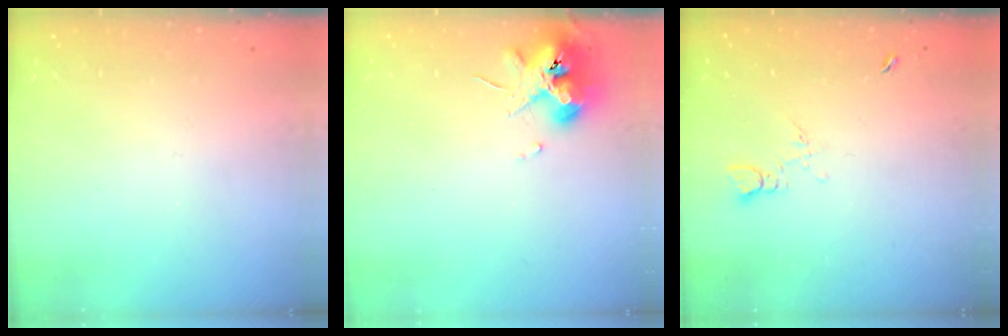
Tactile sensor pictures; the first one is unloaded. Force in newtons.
{"total": 10.3, "press": 10.2, "slide": 1.4}
{"total": 4.2, "press": 4.2, "slide": 0.6}